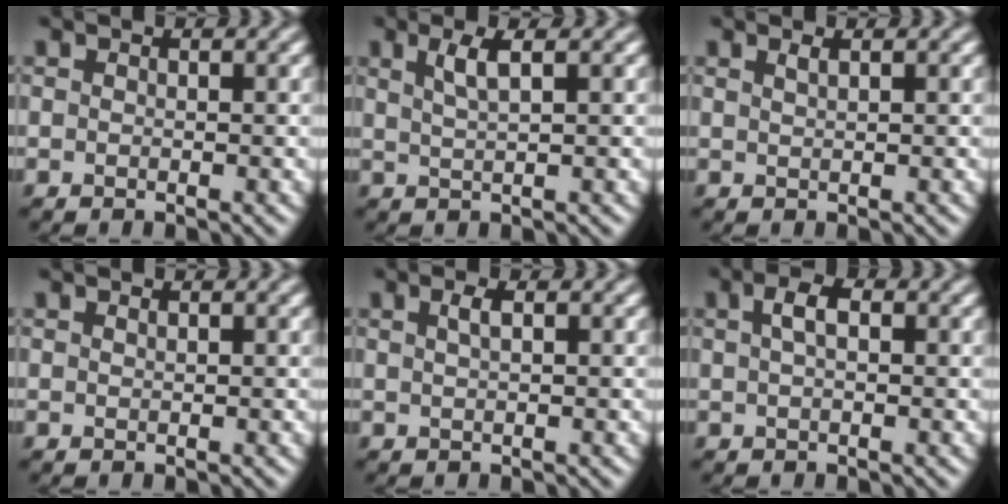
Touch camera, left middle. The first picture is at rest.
{"total": 2.4, "force": [1.1, 0.6, 2.1], "torque": [-0.035, 0.002, 0.019]}
{"total": 0.9, "force": [0.6, 0.3, 0.7], "torque": [-0.007, 0.002, 0.009]}
{"total": 0.0}
{"total": 1.4, "force": [0.6, 0.4, 1.2], "torque": [-0.021, 0.004, 0.009]}
{"total": 2.0, "force": [0.6, 0.9, 1.7], "torque": [-0.033, 0.006, 0.007]}